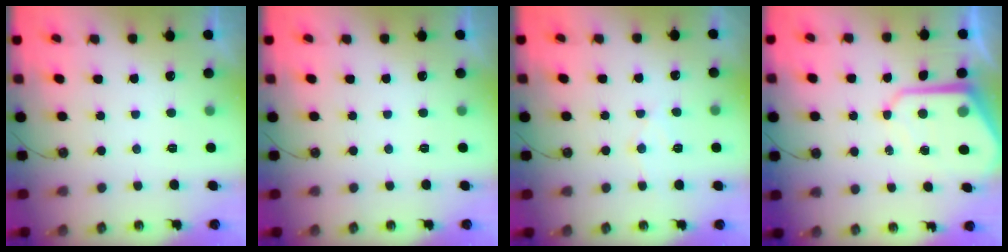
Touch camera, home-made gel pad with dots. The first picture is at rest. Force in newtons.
{"total": 0.0}
{"total": 7.0, "press": 6.9, "slide": 0.4}
{"total": 10.6, "press": 10.5, "slide": 1.0}